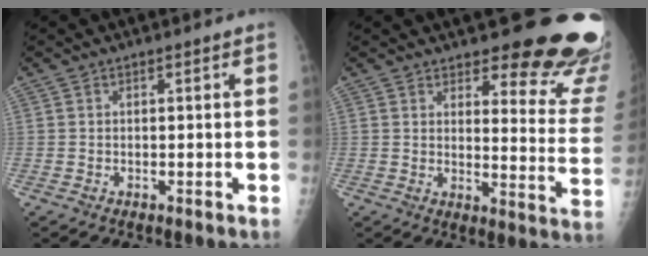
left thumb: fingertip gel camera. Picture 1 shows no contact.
{"total": 19.6, "force": [15.8, 5.6, 10.2], "torque": [-0.080, -0.126, 0.179]}